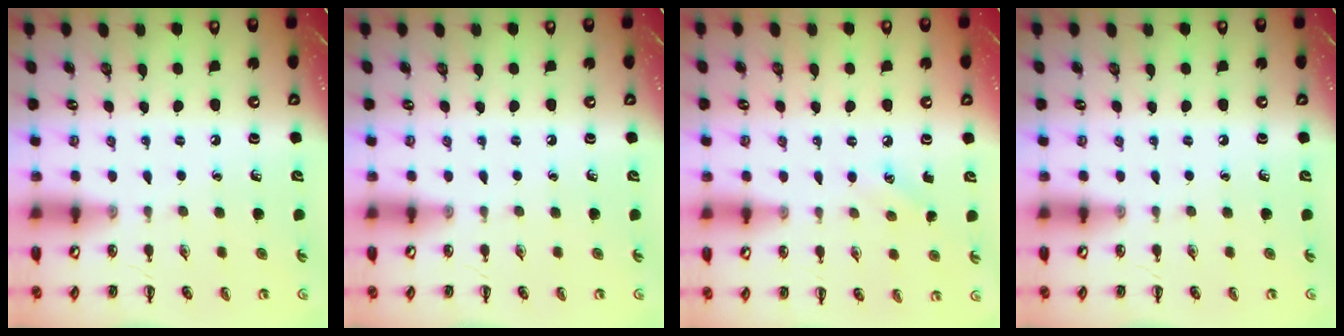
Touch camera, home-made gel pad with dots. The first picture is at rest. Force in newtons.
{"total": 0.0}
{"total": 6.2, "press": 5.9, "slide": 1.8}
{"total": 0.0}